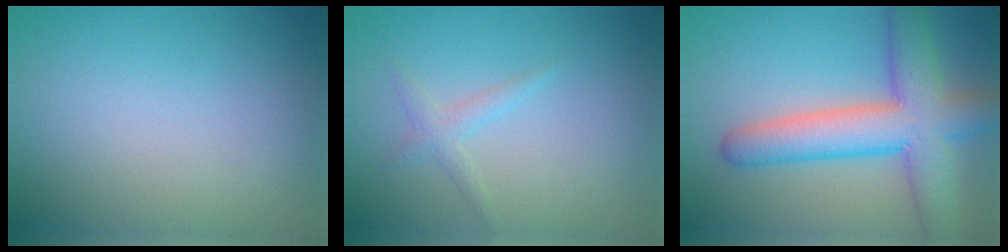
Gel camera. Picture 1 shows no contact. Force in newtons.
{"total": 1.3, "press": 1.3, "slide": 0.1}
{"total": 7.9, "press": 7.9, "slide": 0.4}